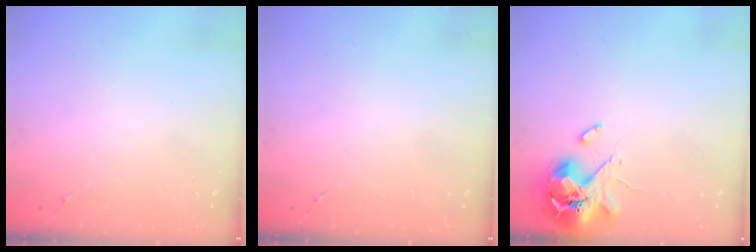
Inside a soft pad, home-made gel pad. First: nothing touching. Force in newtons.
{"total": 0.0}
{"total": 11.6, "press": 11.4, "slide": 1.8}